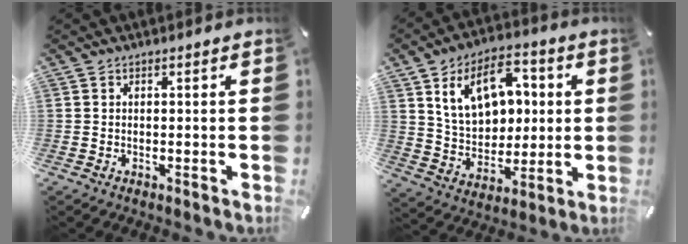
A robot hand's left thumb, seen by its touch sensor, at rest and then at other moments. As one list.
[{"total": 15.3, "force": [5.4, 11.2, 8.9], "torque": [-0.155, -0.006, 0.104]}]